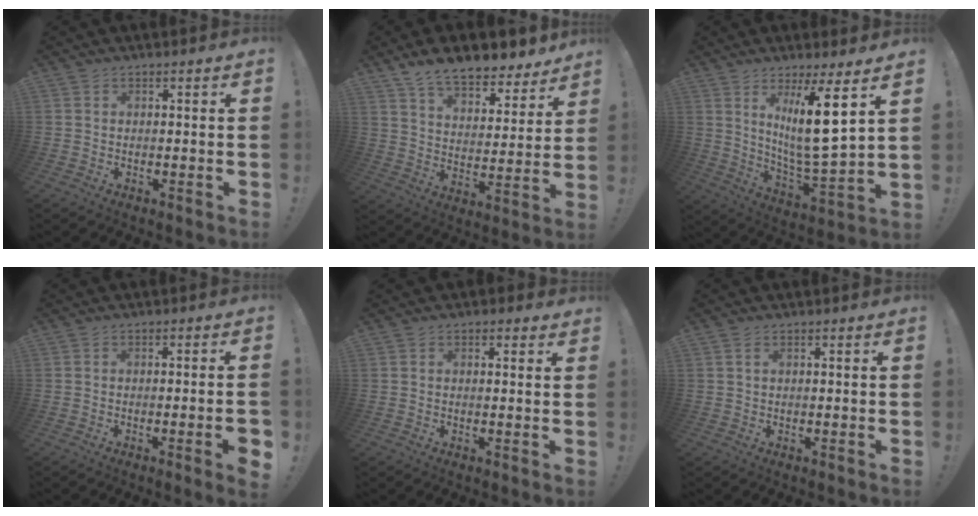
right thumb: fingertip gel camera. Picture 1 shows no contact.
{"total": 12.5, "force": [10.4, 4.7, 5.0], "torque": [-0.098, -0.074, 0.187]}
{"total": 15.5, "force": [7.1, 2.1, 13.6], "torque": [-0.235, -0.052, 0.102]}
{"total": 3.7, "force": [-0.9, -0.1, 3.6], "torque": [-0.055, -0.006, -0.012]}
{"total": 1.5, "force": [0.6, 1.3, 0.4], "torque": [0.005, -0.003, 0.008]}
{"total": 1.4, "force": [0.7, 0.6, 1.0], "torque": [-0.017, 0.001, 0.011]}